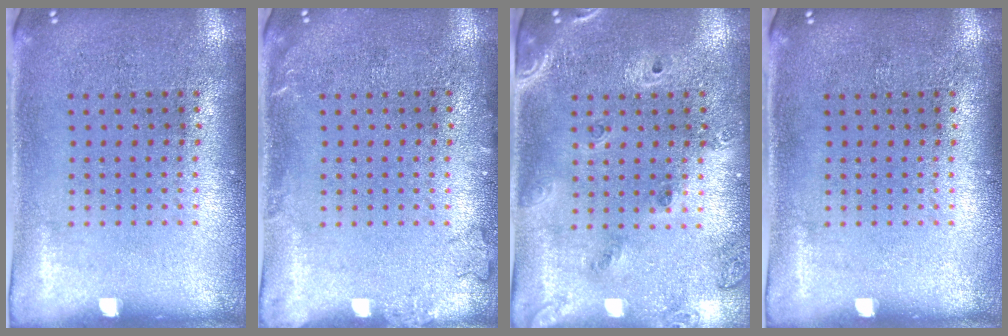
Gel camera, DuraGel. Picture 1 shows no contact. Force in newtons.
{"total": 1.1, "press": 1.0, "slide": 0.3}
{"total": 1.5, "press": 1.4, "slide": 0.7}
{"total": 0.0}